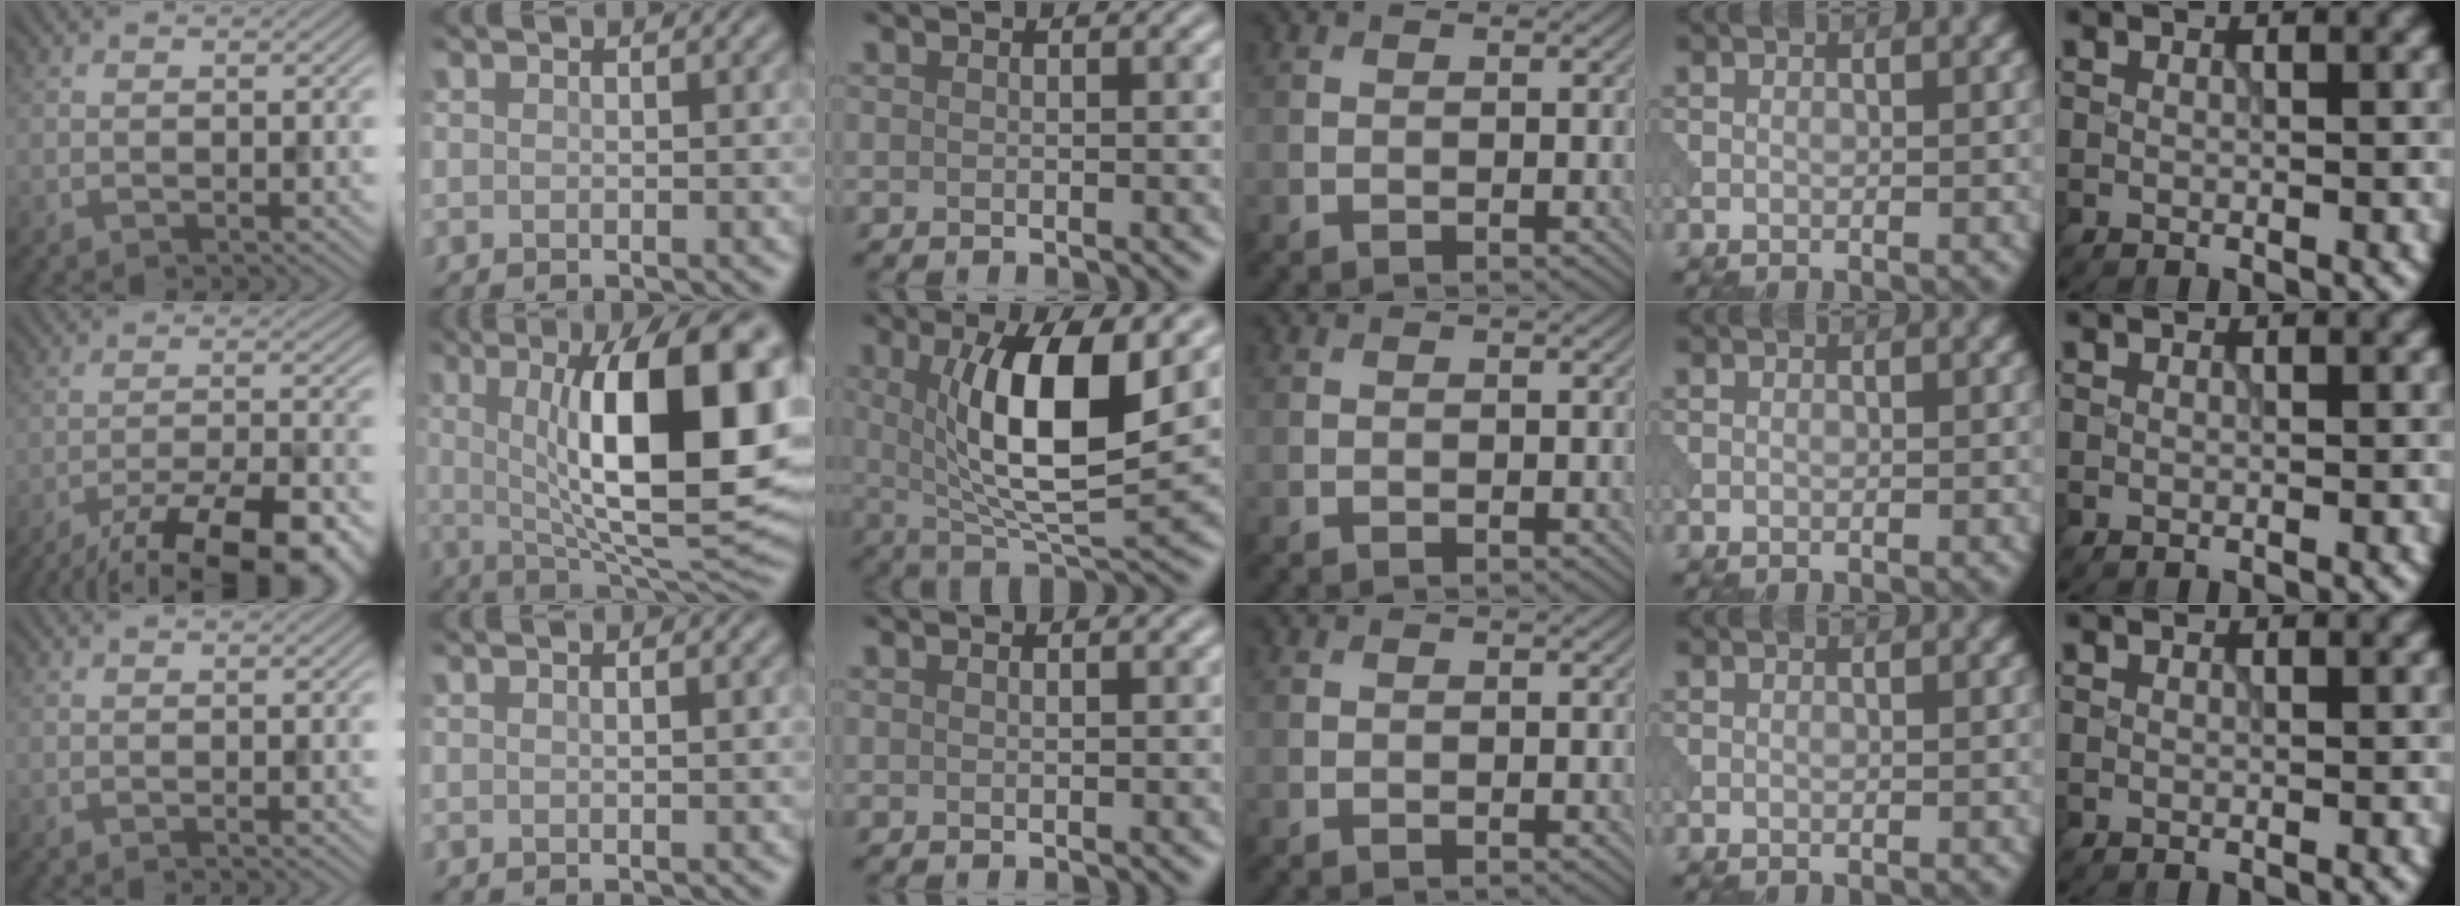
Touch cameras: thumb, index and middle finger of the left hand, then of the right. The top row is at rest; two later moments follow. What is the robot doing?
{"motion": "pour", "object": "beaker"}